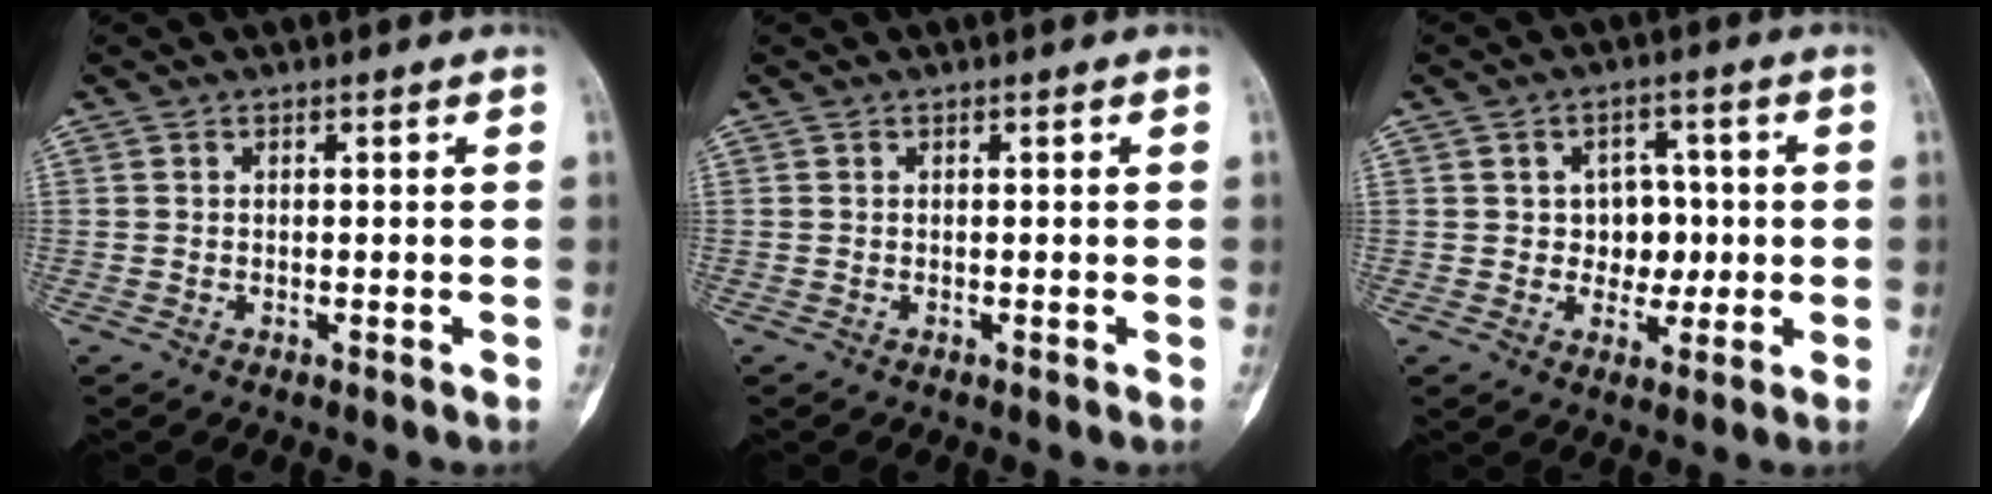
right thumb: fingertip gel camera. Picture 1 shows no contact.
{"total": 0.0}
{"total": 6.3, "force": [0.2, 5.1, 3.6], "torque": [-0.003, 0.005, 0.003]}